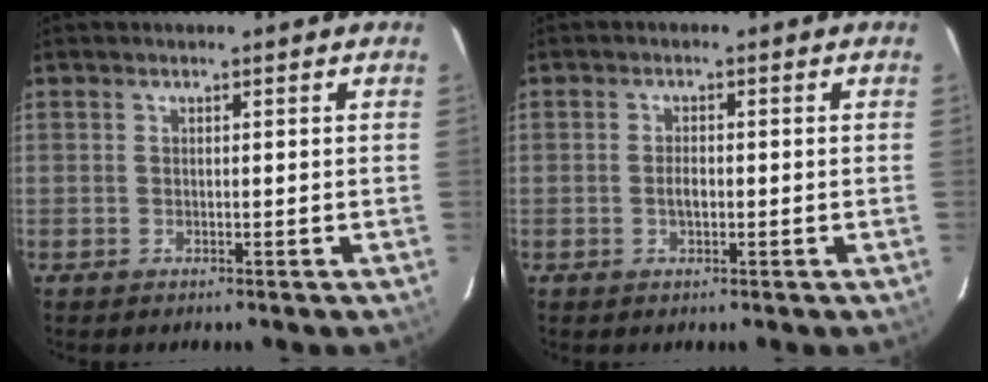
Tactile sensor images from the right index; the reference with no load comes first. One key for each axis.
{"total": 2.0, "fx": -0.4, "fy": 1.0, "fz": 1.7, "tx": -0.031, "ty": 0.000, "tz": -0.009}